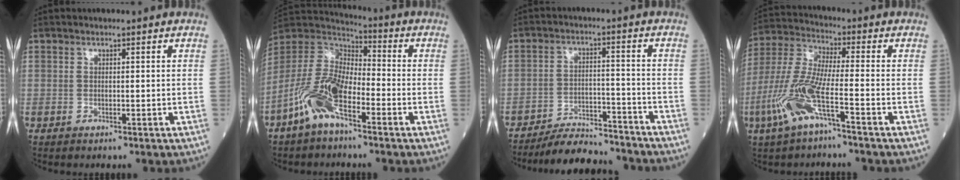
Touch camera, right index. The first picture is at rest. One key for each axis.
{"total": 12.0, "fx": -5.8, "fy": 4.5, "fz": 9.5, "tx": -0.213, "ty": 0.006, "tz": -0.117}
{"total": 11.4, "fx": -10.9, "fy": 1.7, "fz": 2.9, "tx": -0.040, "ty": 0.007, "tz": -0.170}
{"total": 11.1, "fx": -4.9, "fy": 1.4, "fz": 9.9, "tx": -0.229, "ty": 0.001, "tz": -0.101}